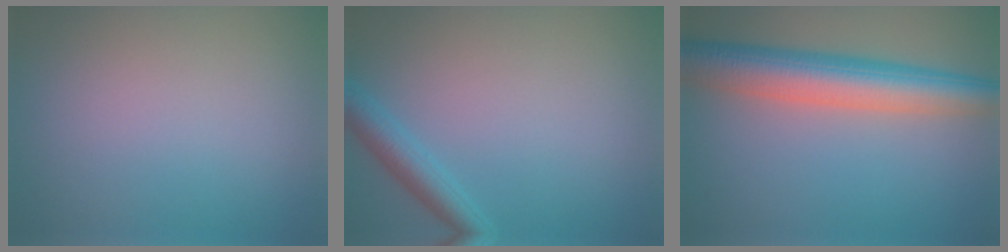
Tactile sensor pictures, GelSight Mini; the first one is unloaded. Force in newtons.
{"total": 2.7, "press": 2.7, "slide": 0.1}
{"total": 7.6, "press": 7.6, "slide": 0.2}